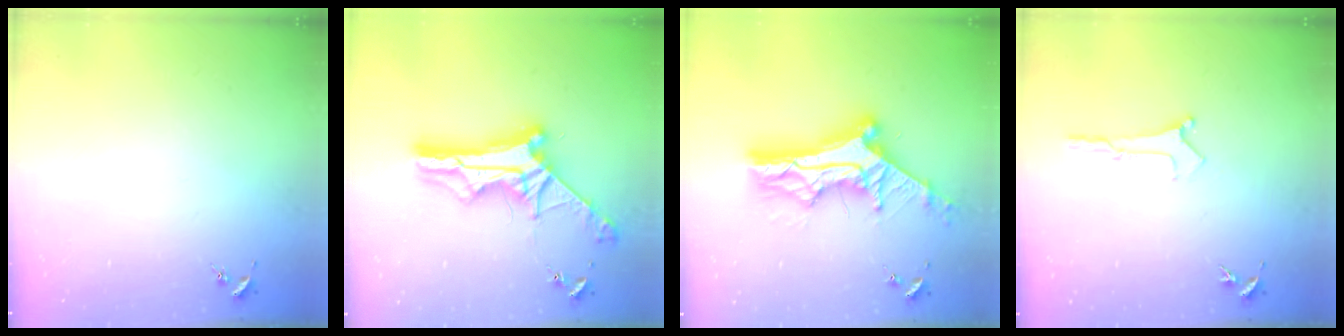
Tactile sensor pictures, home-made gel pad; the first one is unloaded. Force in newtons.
{"total": 9.8, "press": 9.7, "slide": 0.9}
{"total": 12.8, "press": 12.7, "slide": 1.1}
{"total": 0.0}